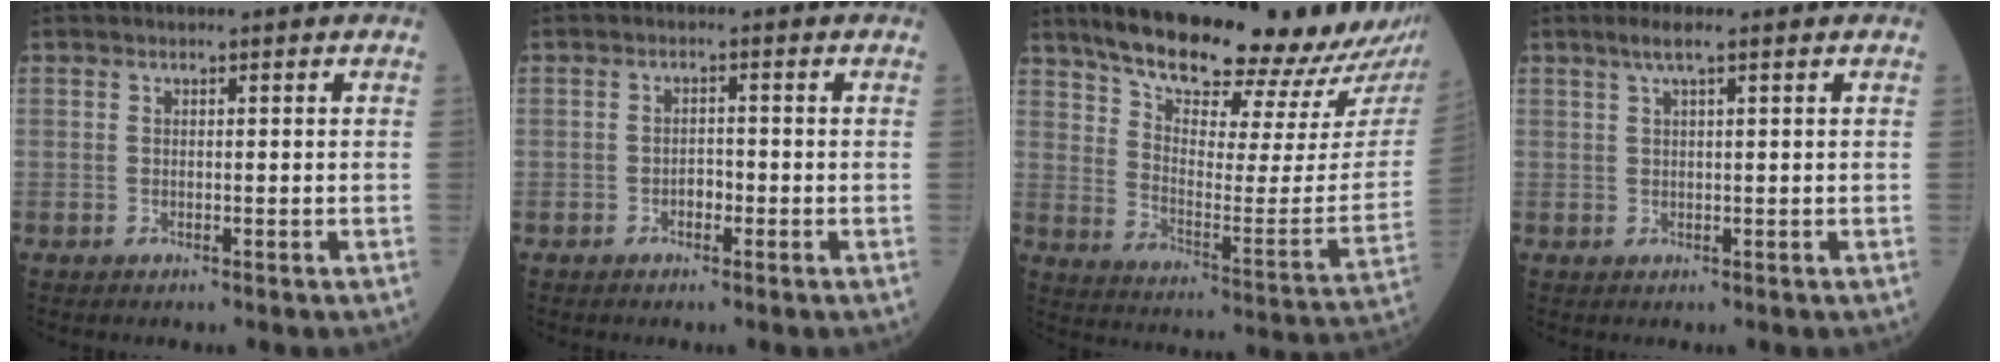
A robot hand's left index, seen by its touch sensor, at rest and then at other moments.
{"total": 1.7, "force": [-0.8, 1.0, 1.2], "torque": [-0.015, 0.005, -0.016]}
{"total": 26.2, "force": [22.9, 4.3, 12.0], "torque": [-0.181, -0.058, 0.308]}
{"total": 2.7, "force": [1.6, -0.1, 2.1], "torque": [-0.049, 0.010, 0.033]}